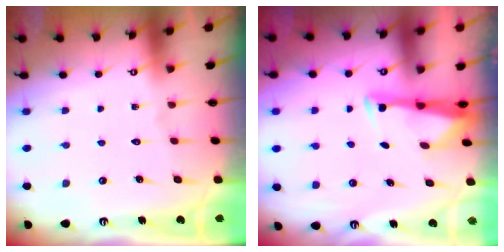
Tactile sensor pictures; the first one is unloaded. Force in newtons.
{"total": 3.3, "press": 3.2, "slide": 0.8}